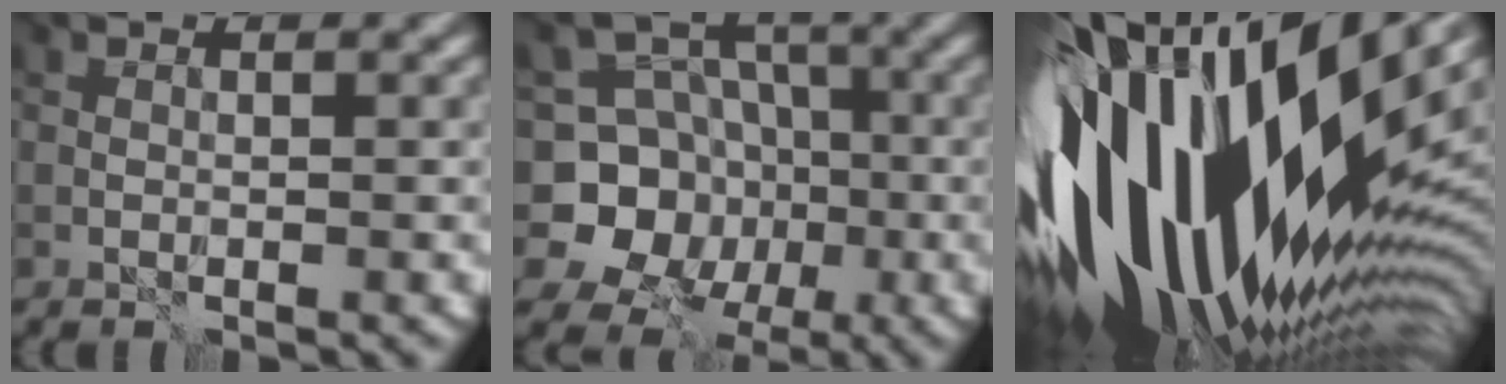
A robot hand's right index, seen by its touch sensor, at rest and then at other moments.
{"total": 9.8, "force": [-1.1, 9.4, 2.5], "torque": [-0.066, 0.025, -0.052]}
{"total": 19.0, "force": [0.9, 9.3, 16.6], "torque": [-0.311, -0.040, 0.014]}